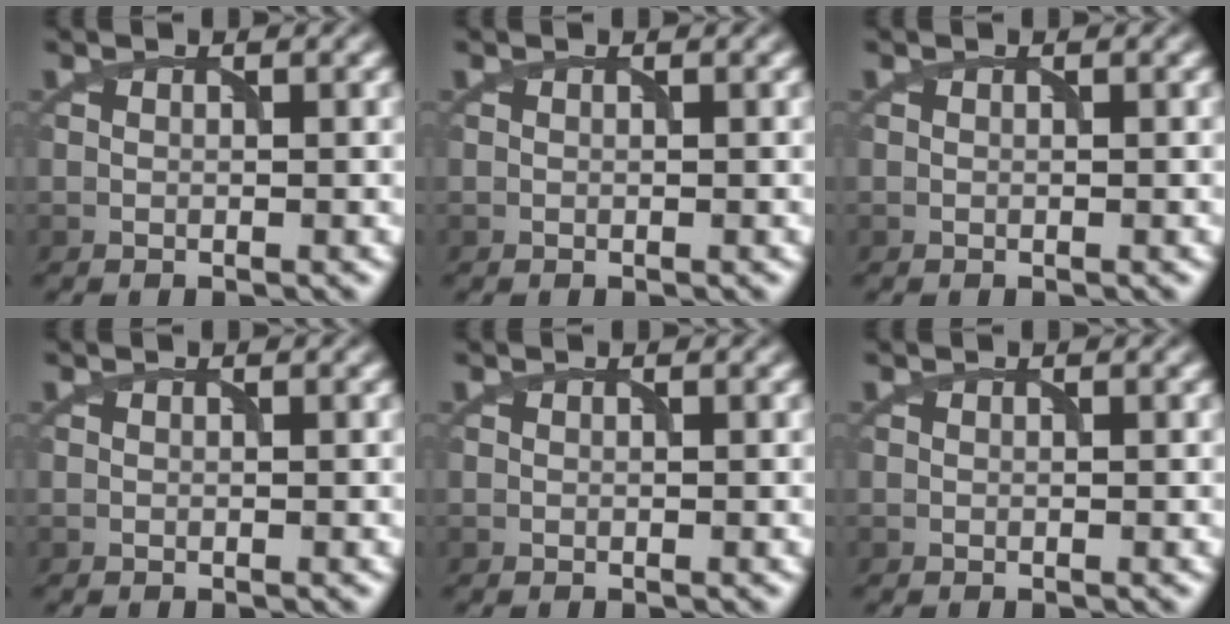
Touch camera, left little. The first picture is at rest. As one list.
[{"total": 0.0}, {"total": 0.0}, {"total": 0.0}, {"total": 0.0}, {"total": 0.0}]